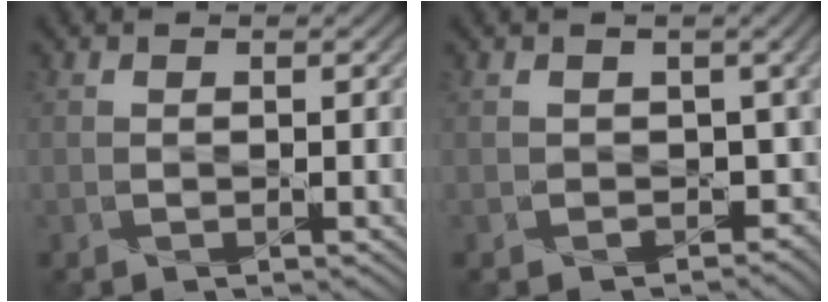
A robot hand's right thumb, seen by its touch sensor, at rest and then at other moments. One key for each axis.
{"total": 4.3, "fx": -0.2, "fy": 3.8, "fz": 1.8, "tx": -0.025, "ty": -0.022, "tz": 0.000}